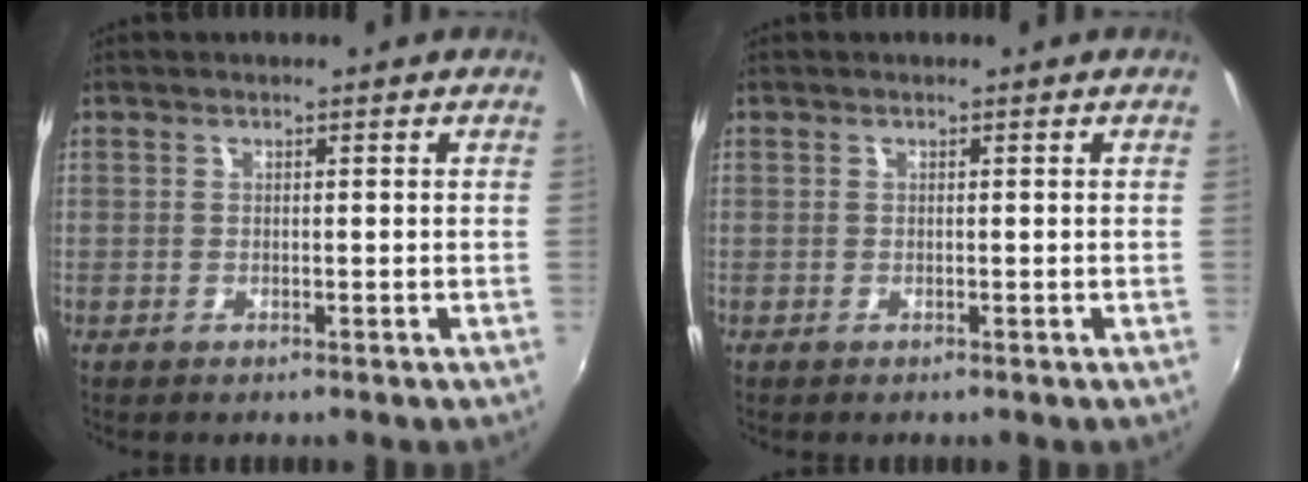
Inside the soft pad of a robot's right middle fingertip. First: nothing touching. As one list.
[{"total": 0.0}]